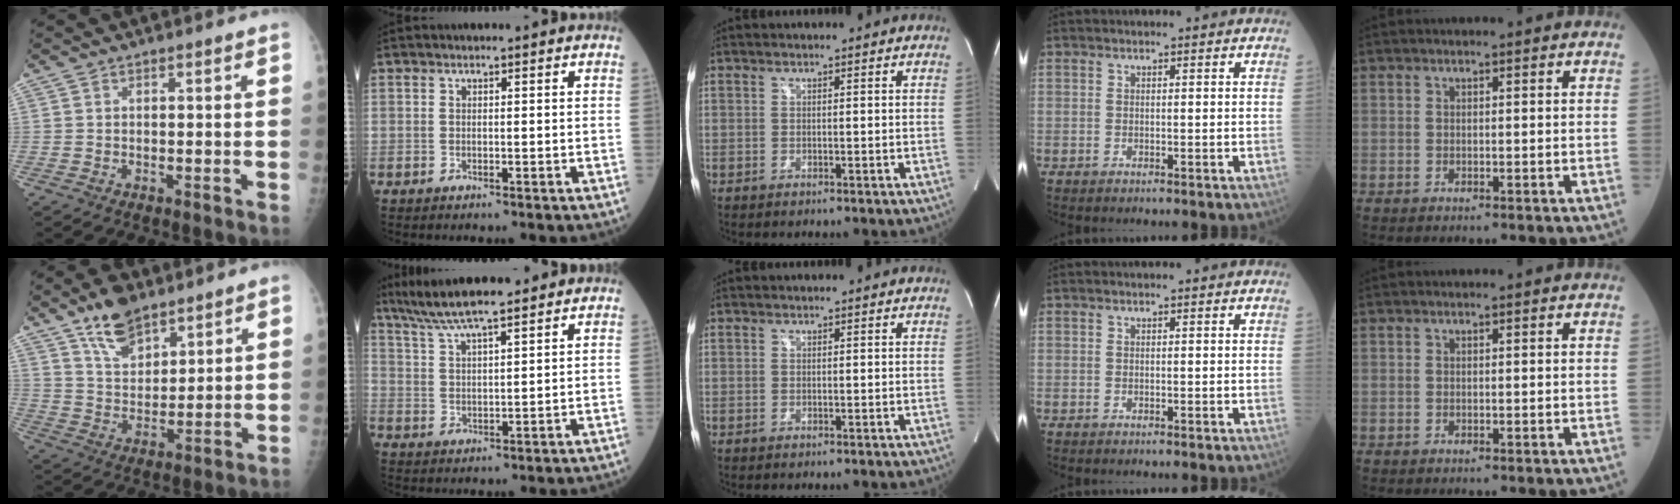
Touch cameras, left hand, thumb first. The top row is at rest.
{"thumb": {"total": 10.1, "force": [7.0, 4.9, 5.2], "torque": [-0.069, -0.039, 0.133]}, "index": {"total": 10.2, "force": [8.6, 0.7, 5.5], "torque": [-0.098, 0.026, 0.147]}}